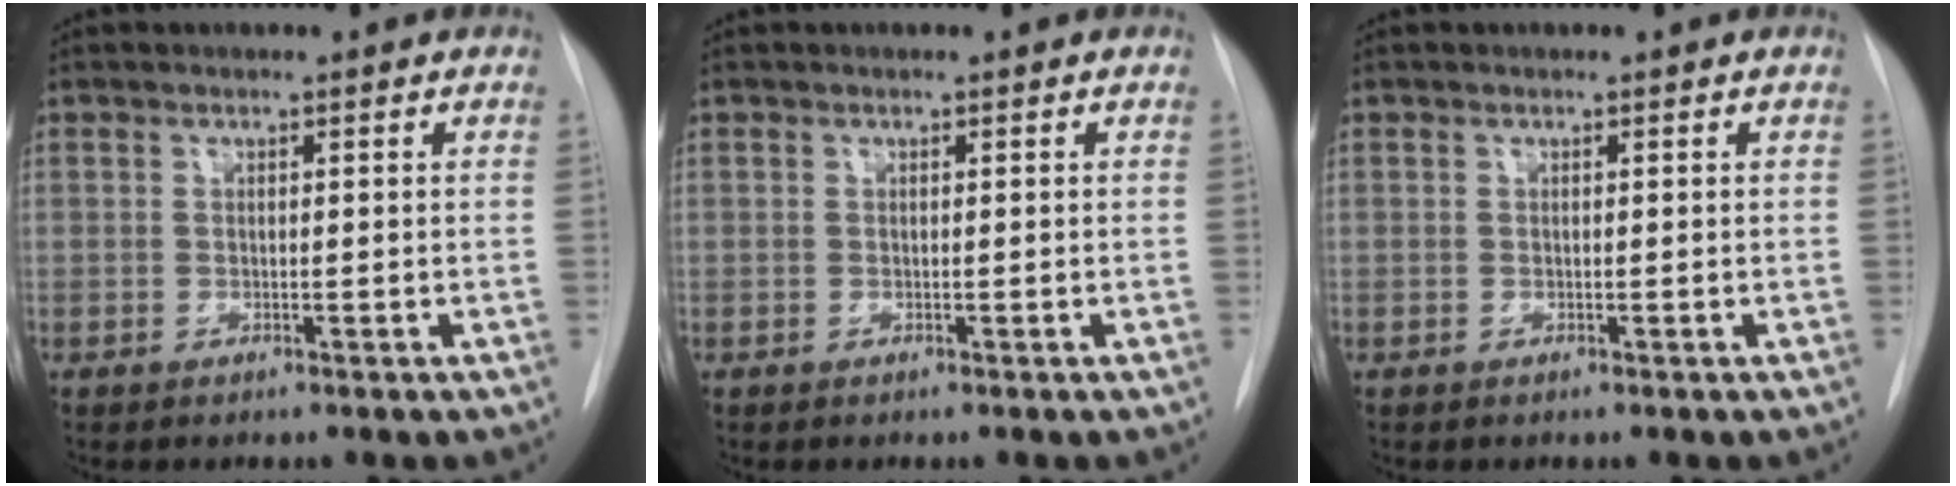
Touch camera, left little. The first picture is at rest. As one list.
[{"total": 0.0}, {"total": 0.0}]